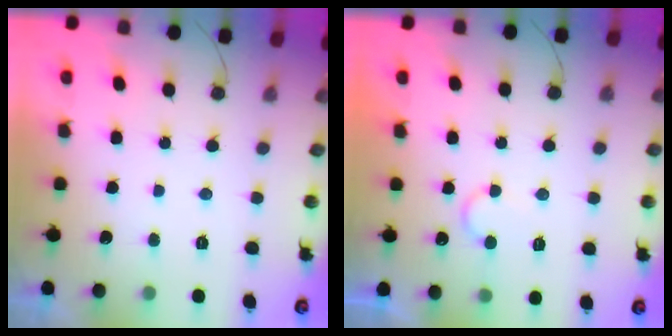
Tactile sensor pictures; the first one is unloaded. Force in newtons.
{"total": 6.8, "press": 6.8, "slide": 0.5}